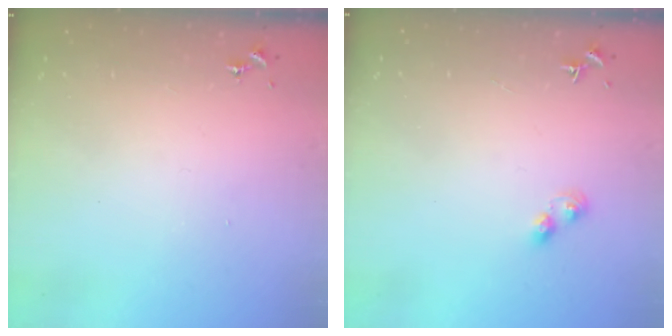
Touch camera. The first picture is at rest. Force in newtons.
{"total": 3.6, "press": 3.6, "slide": 0.4}